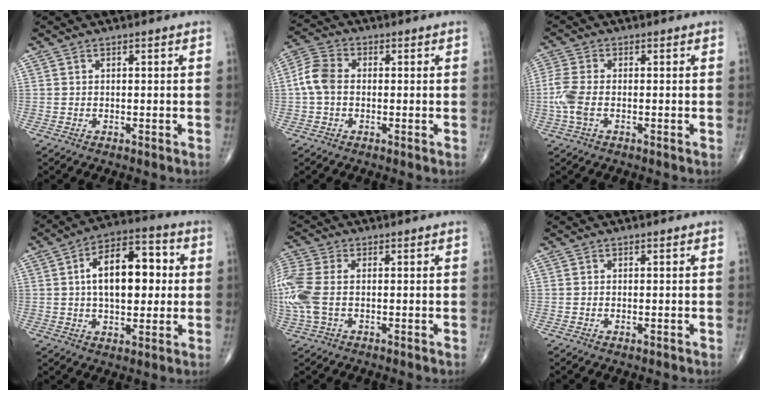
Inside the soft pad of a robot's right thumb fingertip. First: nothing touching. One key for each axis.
{"total": 6.1, "fx": -0.3, "fy": 4.3, "fz": 4.3, "tx": -0.091, "ty": 0.017, "tz": -0.015}
{"total": 5.4, "fx": -1.1, "fy": 2.7, "fz": 4.5, "tx": -0.128, "ty": 0.004, "tz": -0.027}
{"total": 15.6, "fx": 1.8, "fy": 8.4, "fz": 13.0, "tx": -0.177, "ty": 0.019, "tz": 0.025}
{"total": 10.1, "fx": -0.4, "fy": 6.0, "fz": 8.1, "tx": -0.231, "ty": 0.015, "tz": -0.007}
{"total": 0.5, "fx": -0.2, "fy": 0.2, "fz": 0.4, "tx": -0.008, "ty": -0.001, "tz": -0.004}